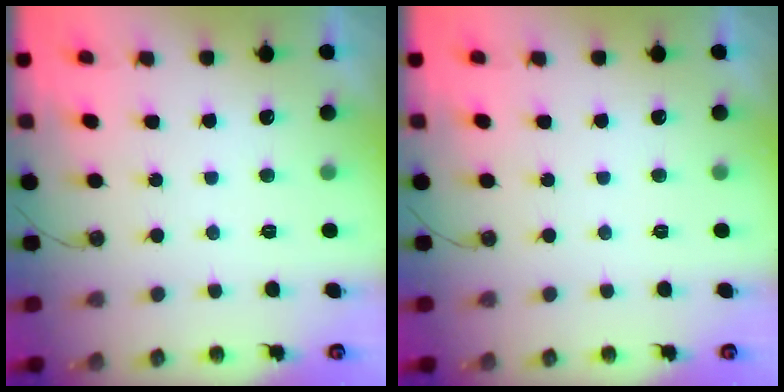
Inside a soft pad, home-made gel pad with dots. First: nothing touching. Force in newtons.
{"total": 0.0}